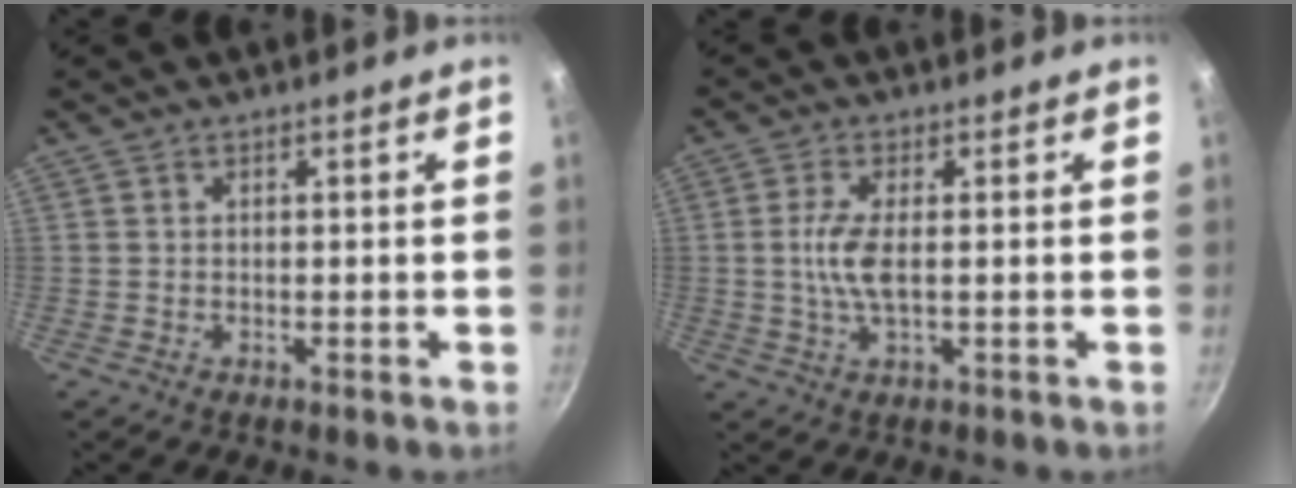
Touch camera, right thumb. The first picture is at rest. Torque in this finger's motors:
{"motor_torque": [1.53, 0.62, 1.08, -0.56, 0.27]}